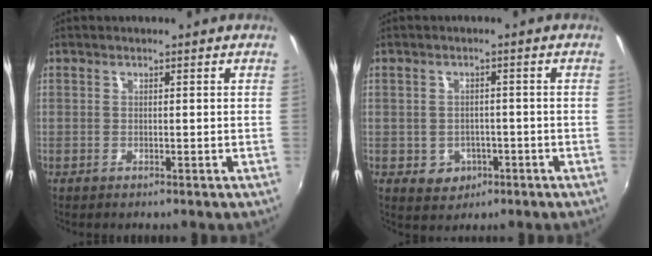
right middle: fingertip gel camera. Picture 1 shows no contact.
{"total": 4.9, "force": [-1.7, 4.3, 1.5], "torque": [-0.042, 0.003, -0.012]}